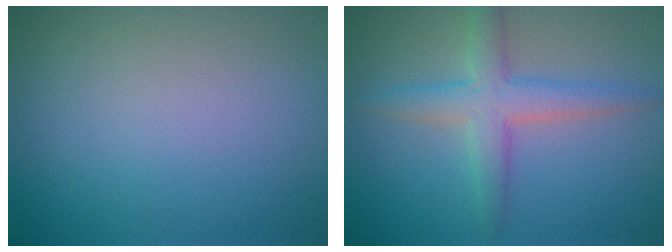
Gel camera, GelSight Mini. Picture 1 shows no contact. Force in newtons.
{"total": 4.0, "press": 4.0, "slide": 0.1}